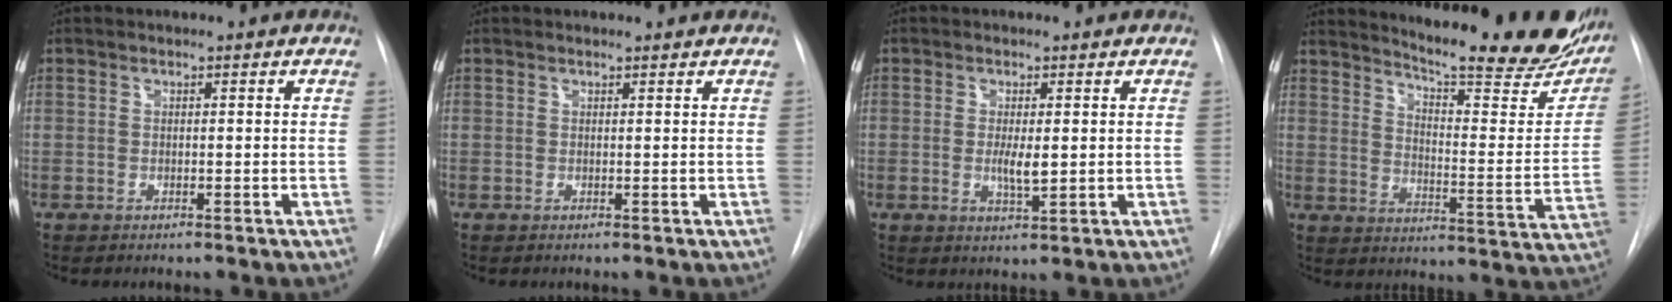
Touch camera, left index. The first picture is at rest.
{"total": 1.4, "force": [1.4, 0.2, 0.1], "torque": [-0.009, 0.003, 0.014]}
{"total": 3.0, "force": [-0.2, 0.6, 2.9], "torque": [-0.053, -0.010, -0.002]}
{"total": 25.9, "force": [21.8, 3.7, 13.5], "torque": [-0.192, -0.090, 0.270]}